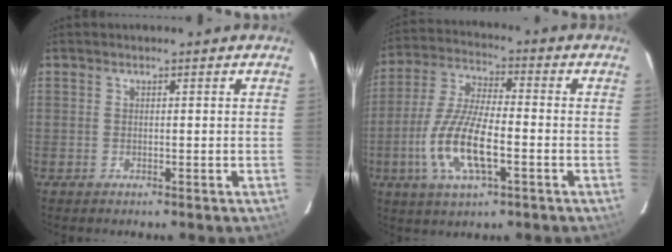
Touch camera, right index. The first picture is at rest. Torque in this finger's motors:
{"motor_torque": [0.48, -0.29, 0.75, 0.21]}